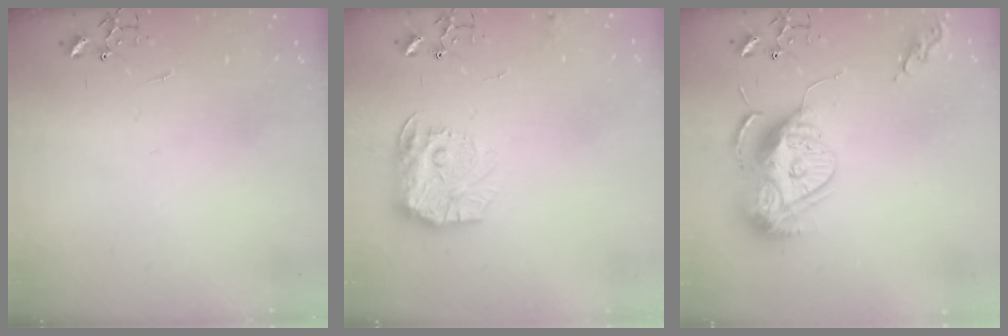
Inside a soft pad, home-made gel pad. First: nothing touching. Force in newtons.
{"total": 14.6, "press": 14.6, "slide": 1.0}
{"total": 16.2, "press": 16.1, "slide": 1.3}